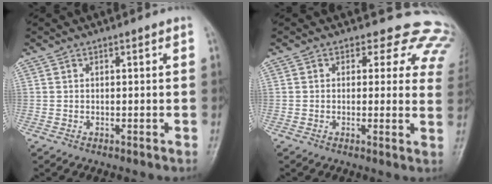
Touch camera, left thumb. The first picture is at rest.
{"total": 12.2, "force": [8.7, 7.3, 4.4], "torque": [0.006, -0.024, 0.061]}